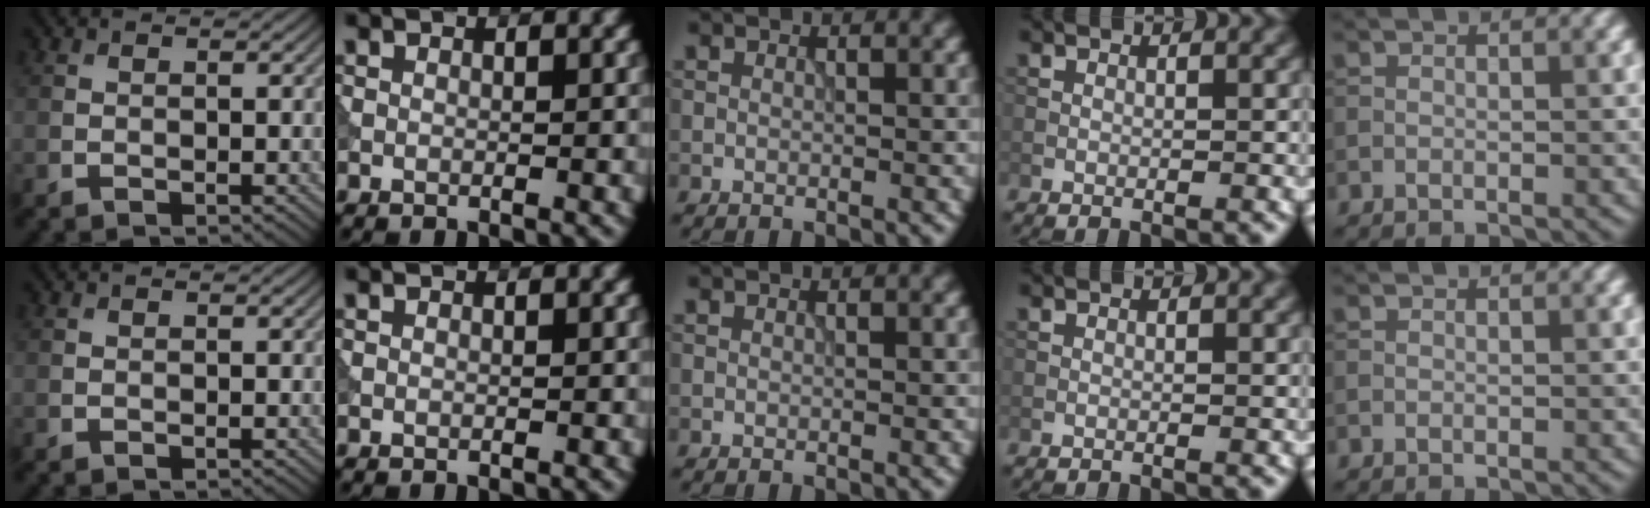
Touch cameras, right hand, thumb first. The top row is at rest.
{}